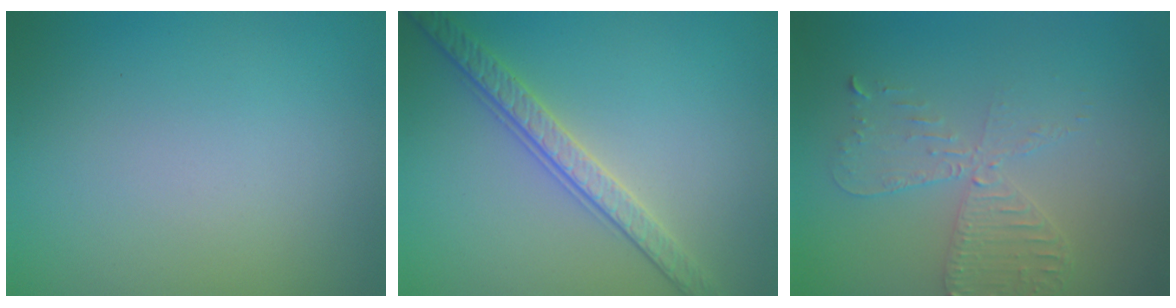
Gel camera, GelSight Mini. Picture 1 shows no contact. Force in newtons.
{"total": 3.6, "press": 3.3, "slide": 1.4}
{"total": 3.6, "press": 3.1, "slide": 1.9}